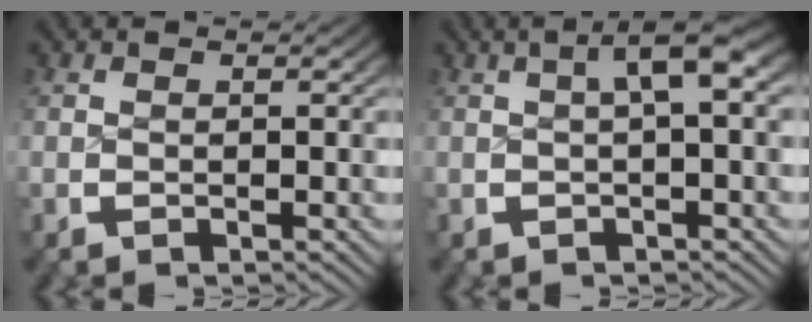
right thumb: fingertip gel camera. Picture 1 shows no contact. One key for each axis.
{"total": 4.7, "fx": 1.1, "fy": 1.4, "fz": 4.3, "tx": -0.058, "ty": 0.022, "tz": 0.009}